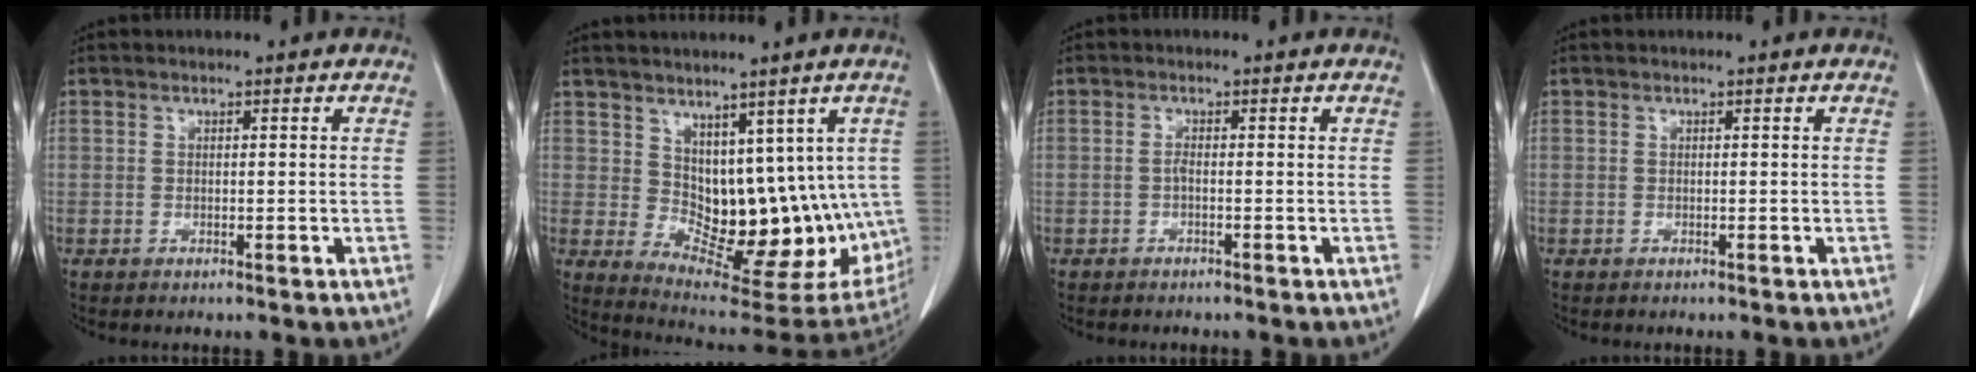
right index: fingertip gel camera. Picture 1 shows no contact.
{"total": 14.5, "force": [2.8, 8.4, 11.4], "torque": [-0.146, -0.007, 0.072]}
{"total": 0.6, "force": [-0.1, 0.1, 0.6], "torque": [-0.007, 0.004, -0.003]}
{"total": 0.0}